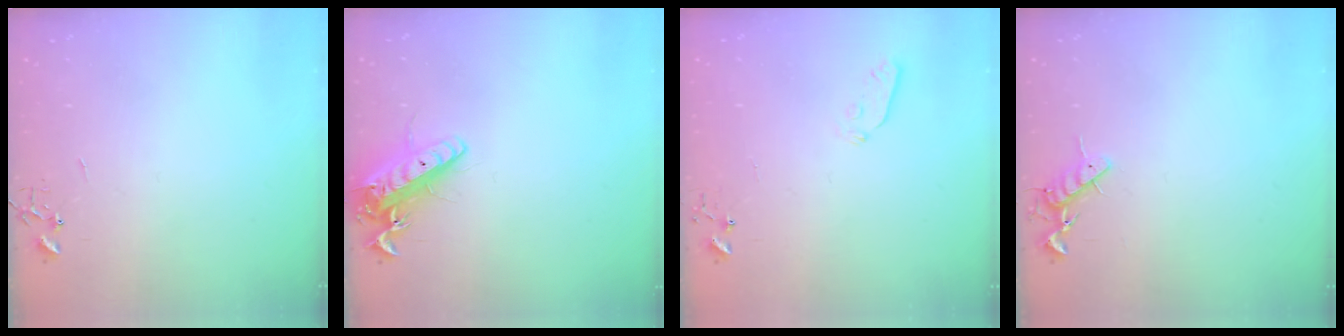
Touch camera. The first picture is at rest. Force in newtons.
{"total": 14.7, "press": 14.4, "slide": 2.8}
{"total": 3.9, "press": 3.8, "slide": 0.9}
{"total": 8.0, "press": 7.9, "slide": 1.4}